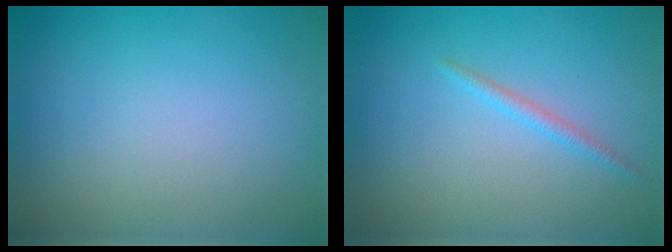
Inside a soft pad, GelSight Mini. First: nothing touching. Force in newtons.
{"total": 1.0, "press": 1.0, "slide": 0.1}